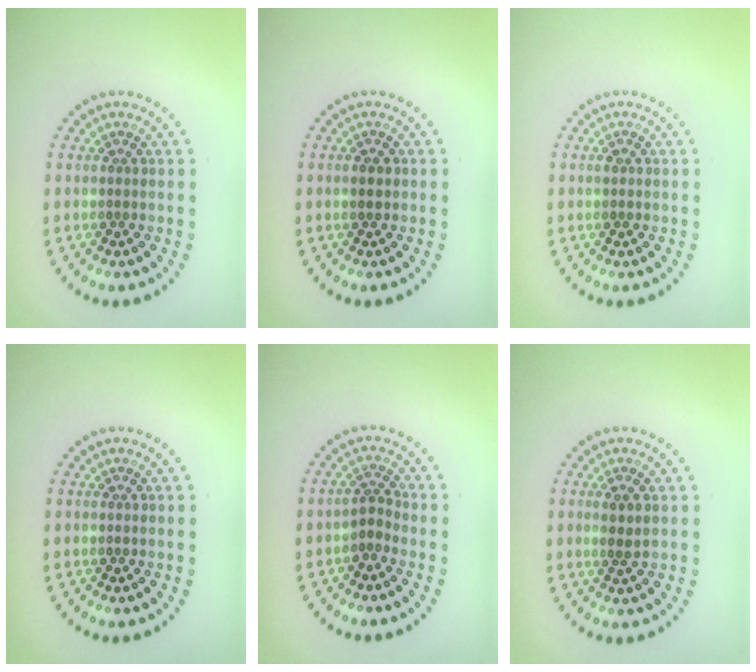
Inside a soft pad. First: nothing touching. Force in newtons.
{"total": 0.7, "press": 0.7, "slide": 0.2}
{"total": 0.9, "press": 0.9, "slide": 0.1}
{"total": 0.0}
{"total": 1.7, "press": 1.2, "slide": 1.3}
{"total": 1.4, "press": 1.1, "slide": 0.8}